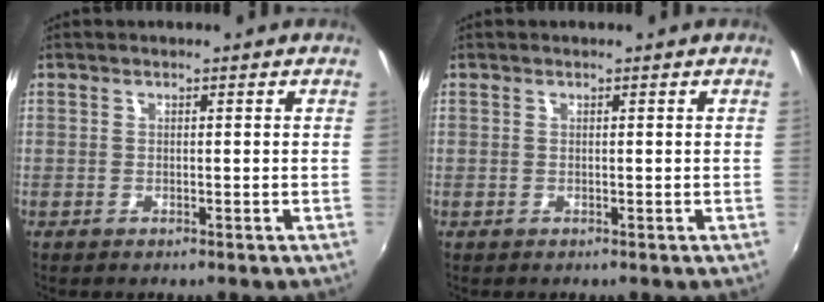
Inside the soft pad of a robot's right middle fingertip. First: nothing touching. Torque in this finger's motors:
{"motor_torque": [-0.05, -0.05, 0.00, -0.01]}